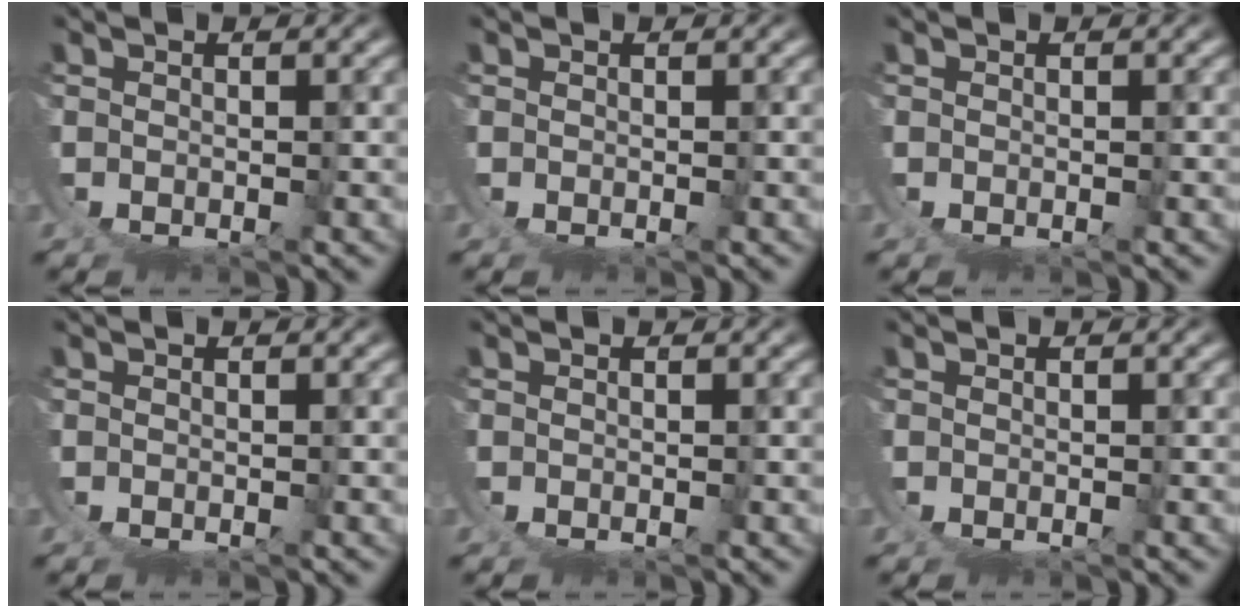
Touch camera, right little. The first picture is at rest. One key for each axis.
{"total": 0.0}
{"total": 0.0}
{"total": 0.0}
{"total": 0.0}
{"total": 0.0}